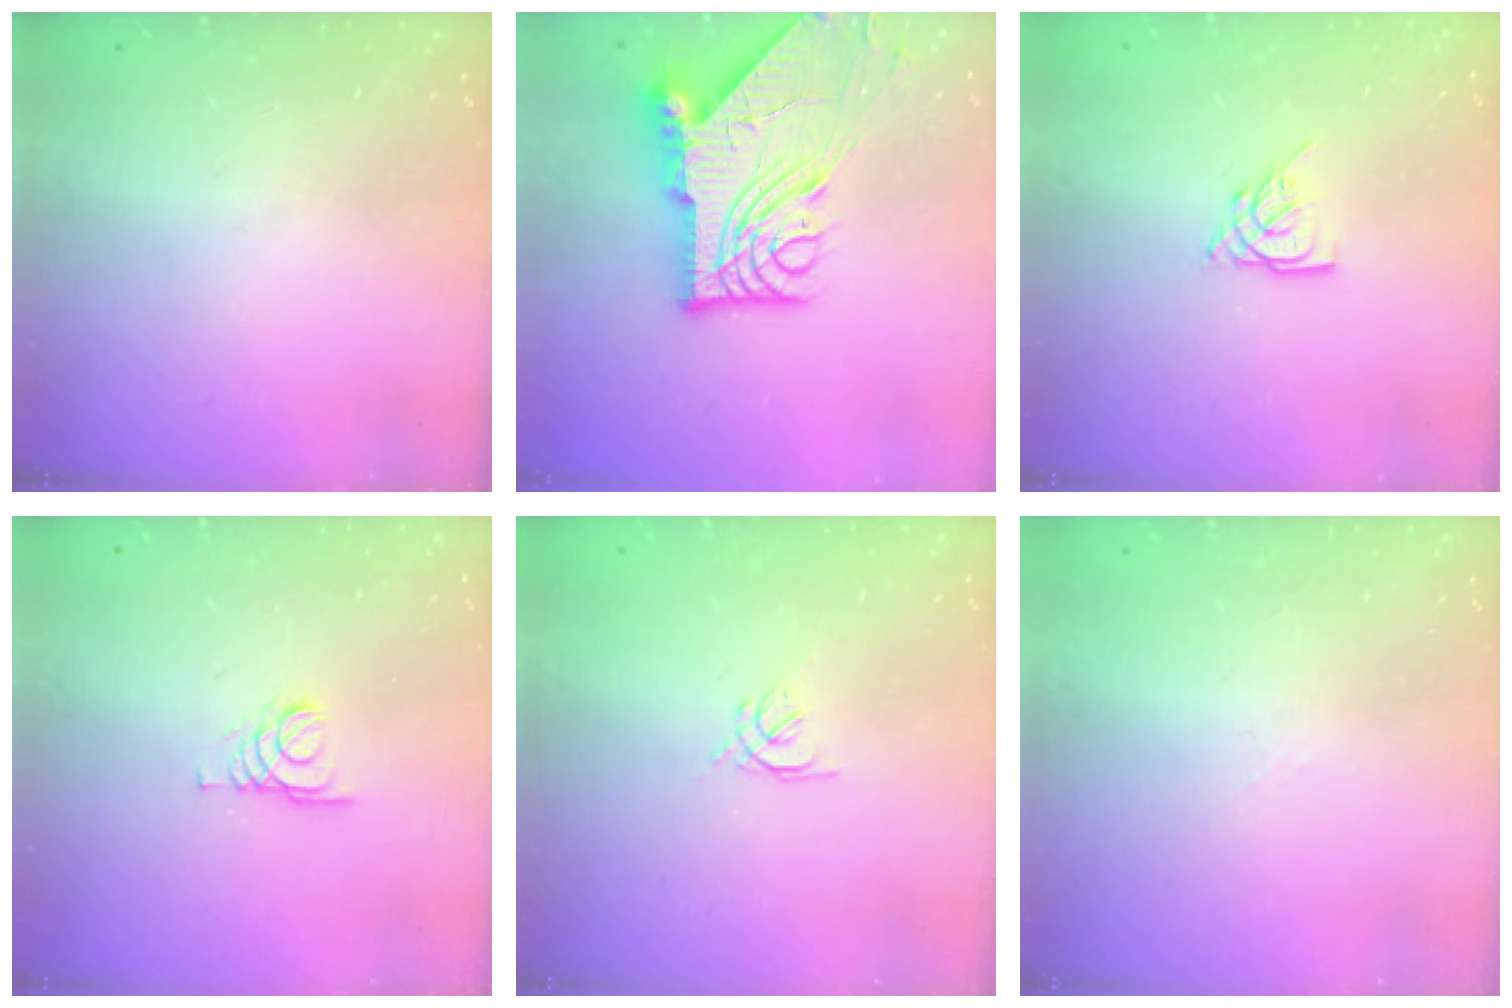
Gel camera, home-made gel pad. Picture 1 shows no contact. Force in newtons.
{"total": 20.4, "press": 20.3, "slide": 2.0}
{"total": 5.0, "press": 5.0, "slide": 0.6}
{"total": 2.0, "press": 2.0, "slide": 0.1}
{"total": 1.7, "press": 1.6, "slide": 0.5}
{"total": 2.7, "press": 2.6, "slide": 0.7}